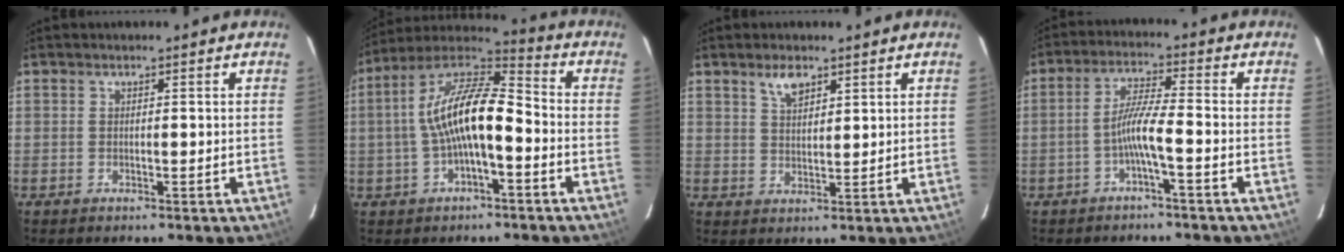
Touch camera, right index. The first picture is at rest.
{"total": 14.0, "force": [-2.3, 4.8, 13.0], "torque": [-0.244, 0.021, -0.045]}
{"total": 3.9, "force": [2.7, 1.7, 2.3], "torque": [-0.040, 0.004, 0.050]}
{"total": 5.2, "force": [-2.4, -0.3, 4.7], "torque": [-0.102, 0.010, -0.045]}